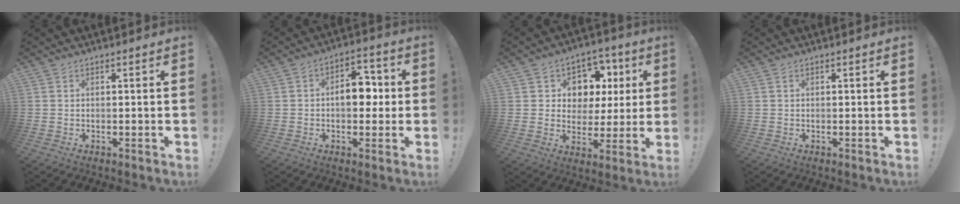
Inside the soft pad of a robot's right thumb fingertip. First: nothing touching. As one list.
[{"total": 10.2, "force": [-0.2, 6.8, 7.6], "torque": [-0.098, 0.018, -0.003]}, {"total": 8.9, "force": [2.8, 8.0, 2.6], "torque": [-0.025, -0.024, 0.061]}, {"total": 0.0}]